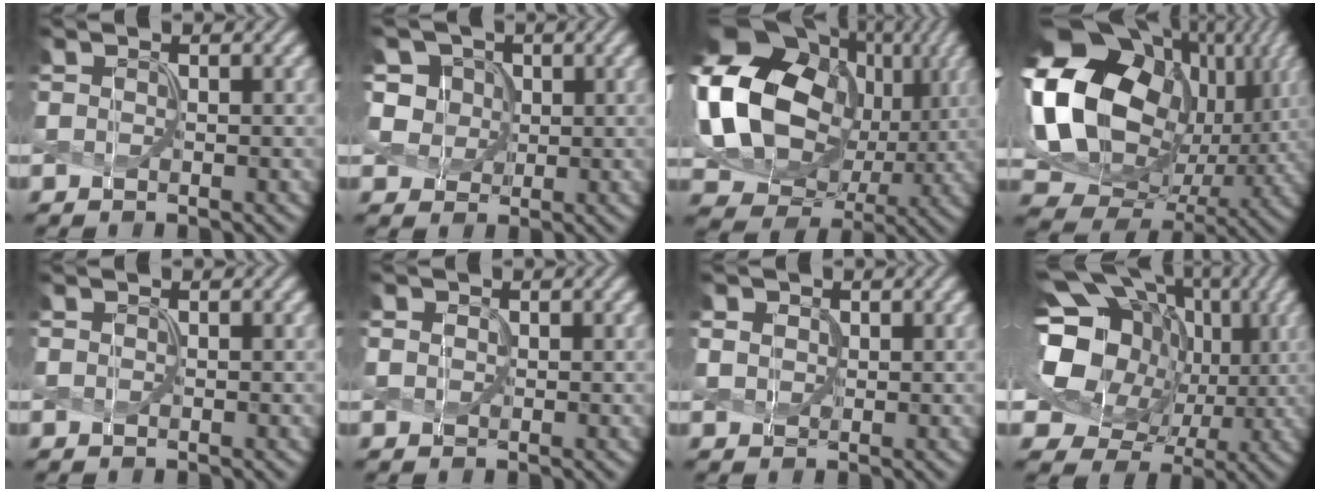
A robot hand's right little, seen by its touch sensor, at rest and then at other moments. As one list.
[{"total": 6.1, "force": [2.5, 4.9, 2.5], "torque": [-0.056, 0.012, 0.032]}, {"total": 18.6, "force": [2.9, 14.6, 11.0], "torque": [-0.235, 0.011, 0.063]}, {"total": 20.7, "force": [3.8, 15.8, 12.9], "torque": [-0.264, 0.009, 0.089]}, {"total": 0.0}, {"total": 0.7, "force": [0.2, 0.6, 0.3], "torque": [-0.007, 0.000, 0.003]}, {"total": 1.7, "force": [0.8, 1.3, 0.8], "torque": [-0.021, 0.008, 0.010]}, {"total": 15.2, "force": [1.2, 12.2, 8.9], "torque": [-0.168, 0.000, 0.005]}]